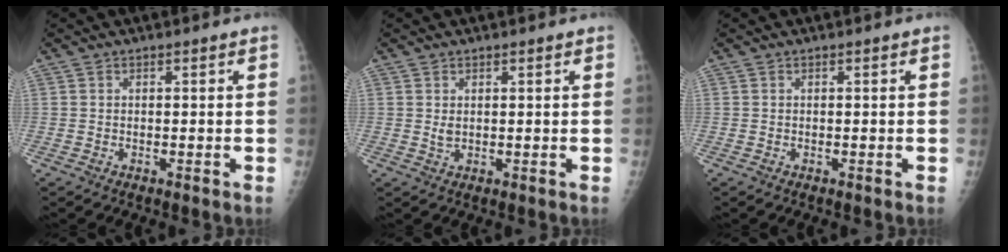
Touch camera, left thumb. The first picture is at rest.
{"total": 1.4, "force": [0.5, 1.0, 0.9], "torque": [-0.012, -0.005, 0.012]}
{"total": 0.0}